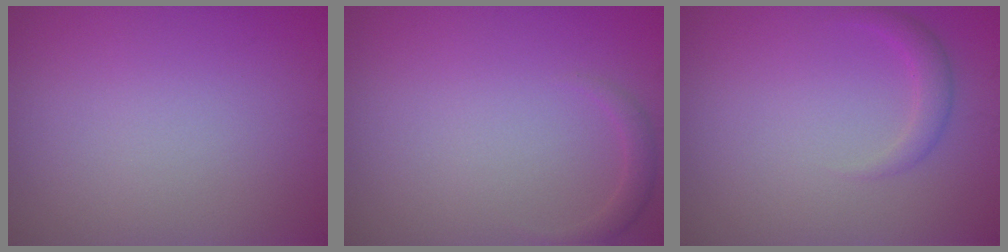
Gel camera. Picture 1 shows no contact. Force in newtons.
{"total": 1.2, "press": 1.1, "slide": 0.1}
{"total": 1.6, "press": 1.6, "slide": 0.1}